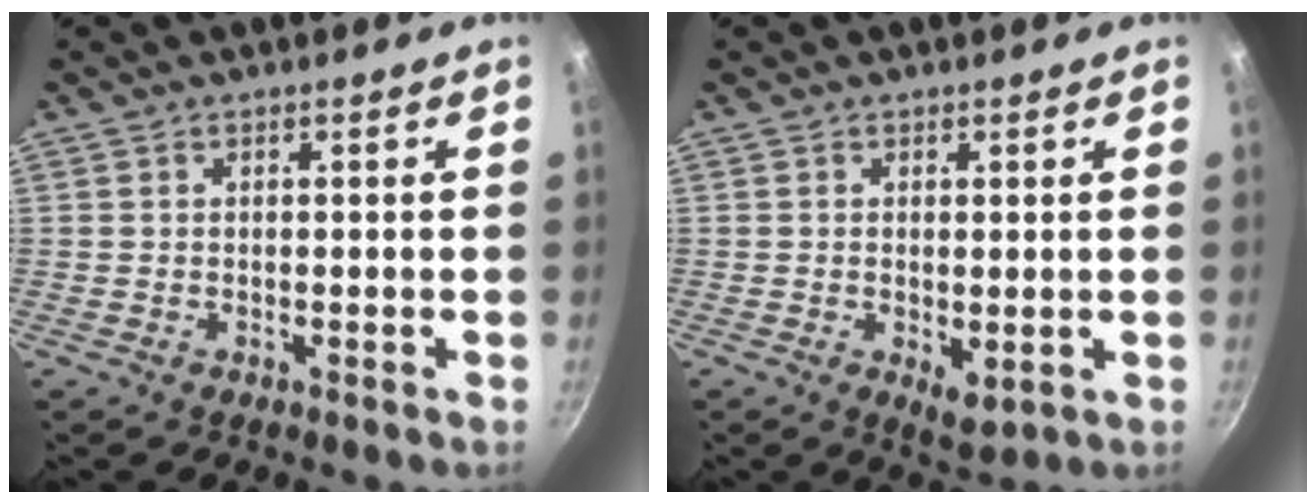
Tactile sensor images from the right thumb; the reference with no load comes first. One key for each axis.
{"total": 3.5, "fx": -0.1, "fy": 1.8, "fz": 3.0, "tx": -0.044, "ty": -0.012, "tz": 0.004}